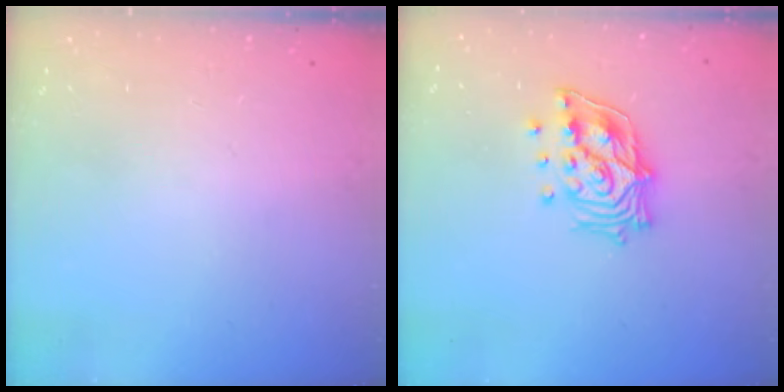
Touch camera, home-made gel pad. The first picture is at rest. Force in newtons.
{"total": 14.0, "press": 13.9, "slide": 1.7}